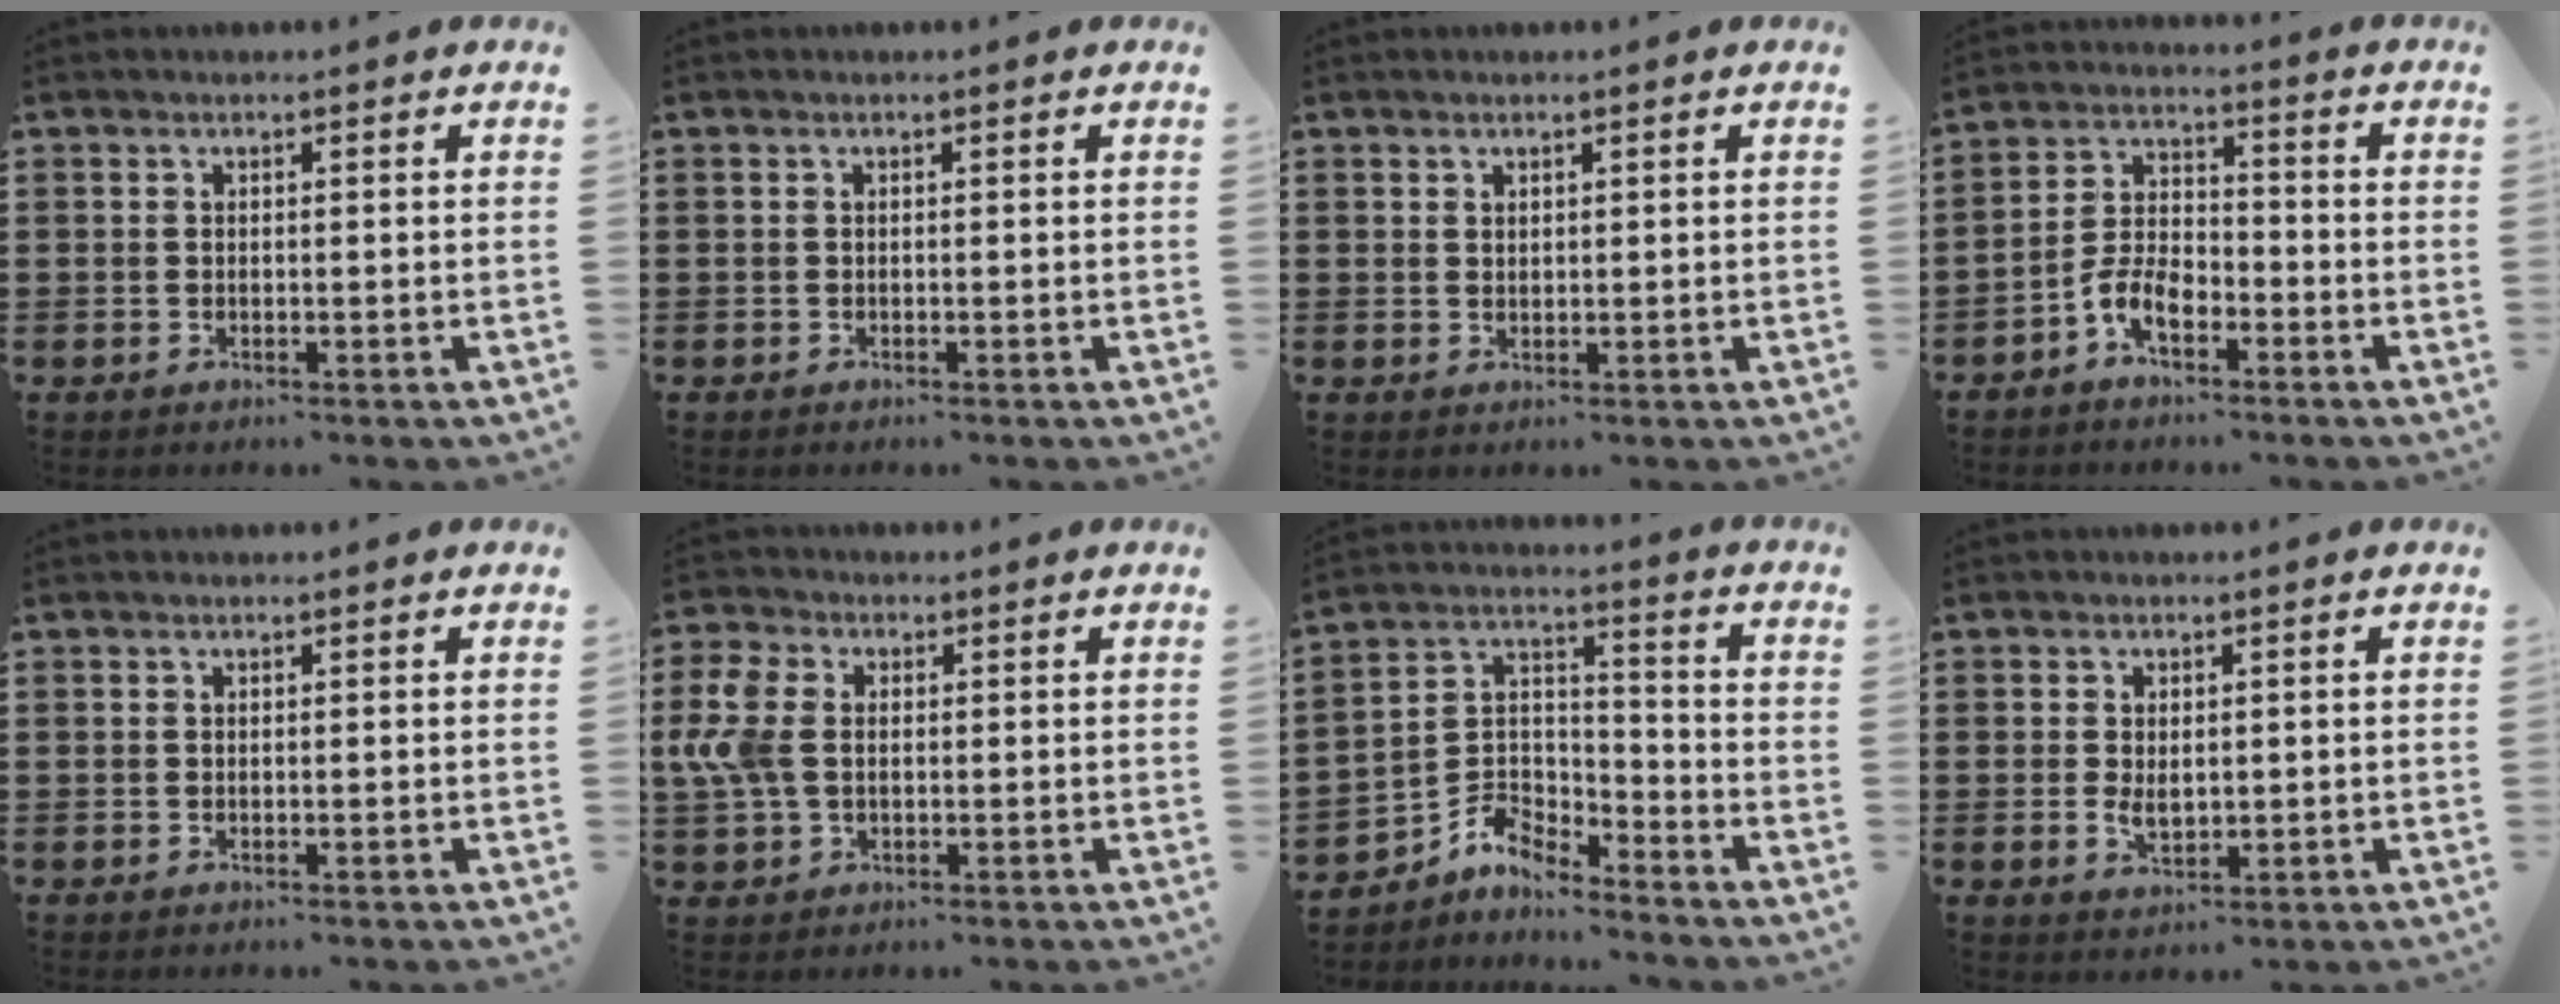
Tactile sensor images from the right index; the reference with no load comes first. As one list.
[{"total": 0.0}, {"total": 1.0, "force": [0.8, 0.6, 0.2], "torque": [-0.005, 0.002, 0.016]}, {"total": 5.9, "force": [-3.5, 2.8, 3.8], "torque": [-0.102, 0.001, -0.075]}, {"total": 0.0}, {"total": 6.6, "force": [0.5, 4.6, 4.7], "torque": [-0.140, 0.002, -0.002]}, {"total": 5.4, "force": [-4.4, 2.6, 1.7], "torque": [-0.047, 0.002, -0.092]}, {"total": 2.6, "force": [0.0, 1.5, 2.2], "torque": [-0.036, 0.001, -0.002]}]